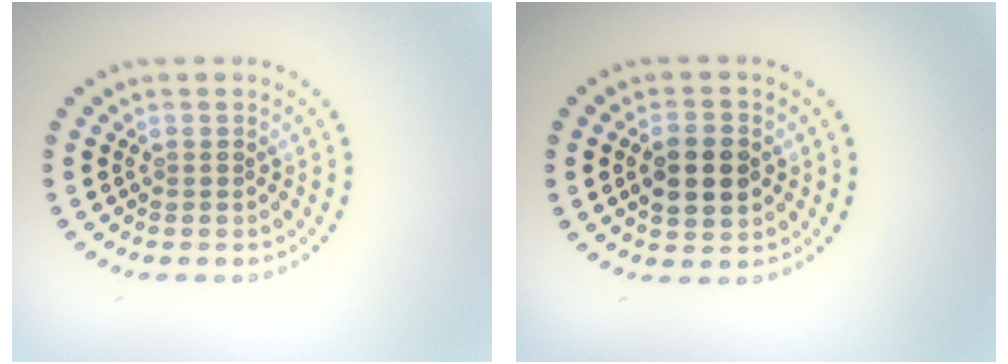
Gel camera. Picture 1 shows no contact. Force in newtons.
{"total": 4.7, "press": 4.7, "slide": 0.2}